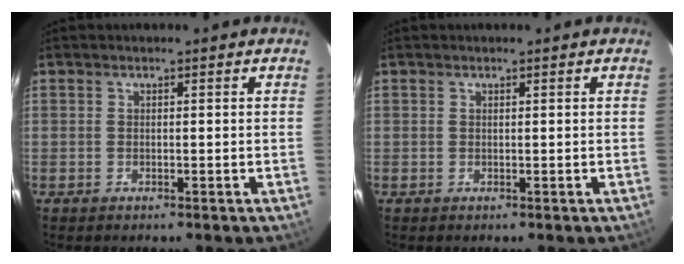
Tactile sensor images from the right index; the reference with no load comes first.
{"total": 0.0}